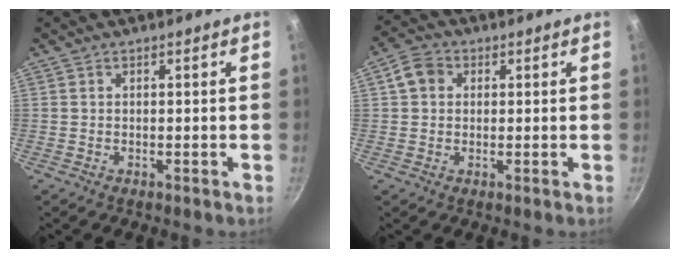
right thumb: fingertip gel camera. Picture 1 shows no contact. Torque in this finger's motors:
{"motor_torque": [-0.13, 0.15, 0.29, 0.40, 0.06]}